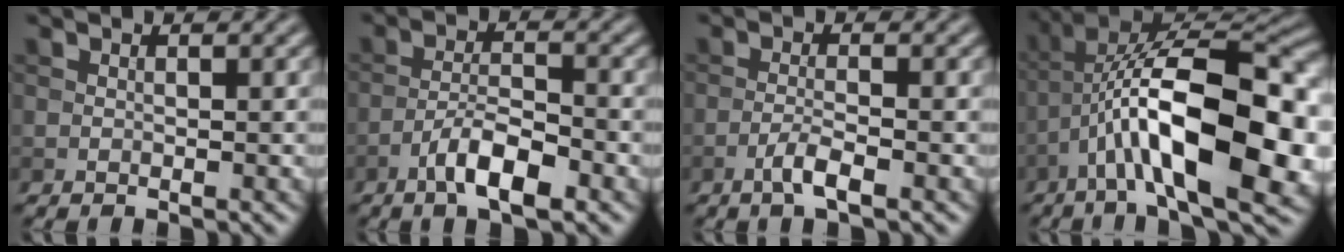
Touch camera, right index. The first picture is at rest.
{"total": 4.7, "force": [-2.8, 1.3, 3.6], "torque": [-0.066, 0.007, -0.053]}
{"total": 2.3, "force": [-1.3, 0.4, 1.9], "torque": [-0.038, 0.005, -0.030]}
{"total": 14.2, "force": [-3.7, 5.3, 12.7], "torque": [-0.205, 0.014, -0.063]}